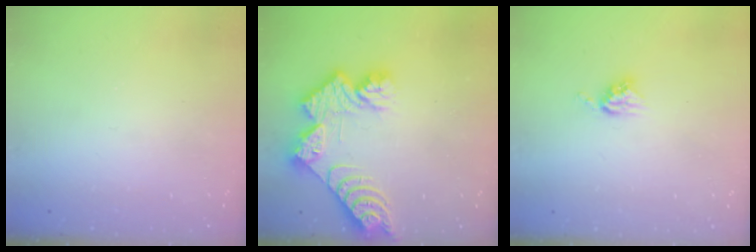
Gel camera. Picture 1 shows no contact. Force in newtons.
{"total": 11.5, "press": 11.4, "slide": 1.0}
{"total": 5.2, "press": 5.2, "slide": 0.1}